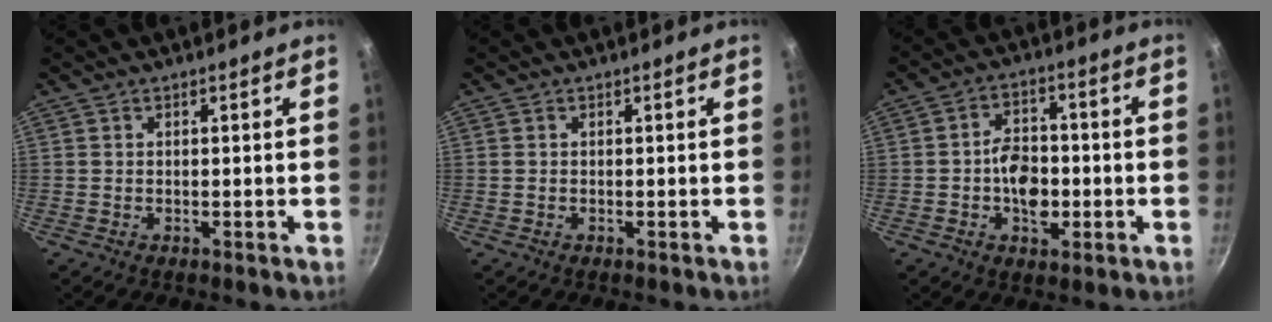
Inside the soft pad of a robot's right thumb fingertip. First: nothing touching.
{"total": 0.0}
{"total": 8.9, "force": [-1.7, 6.0, 6.4], "torque": [-0.076, 0.017, -0.030]}